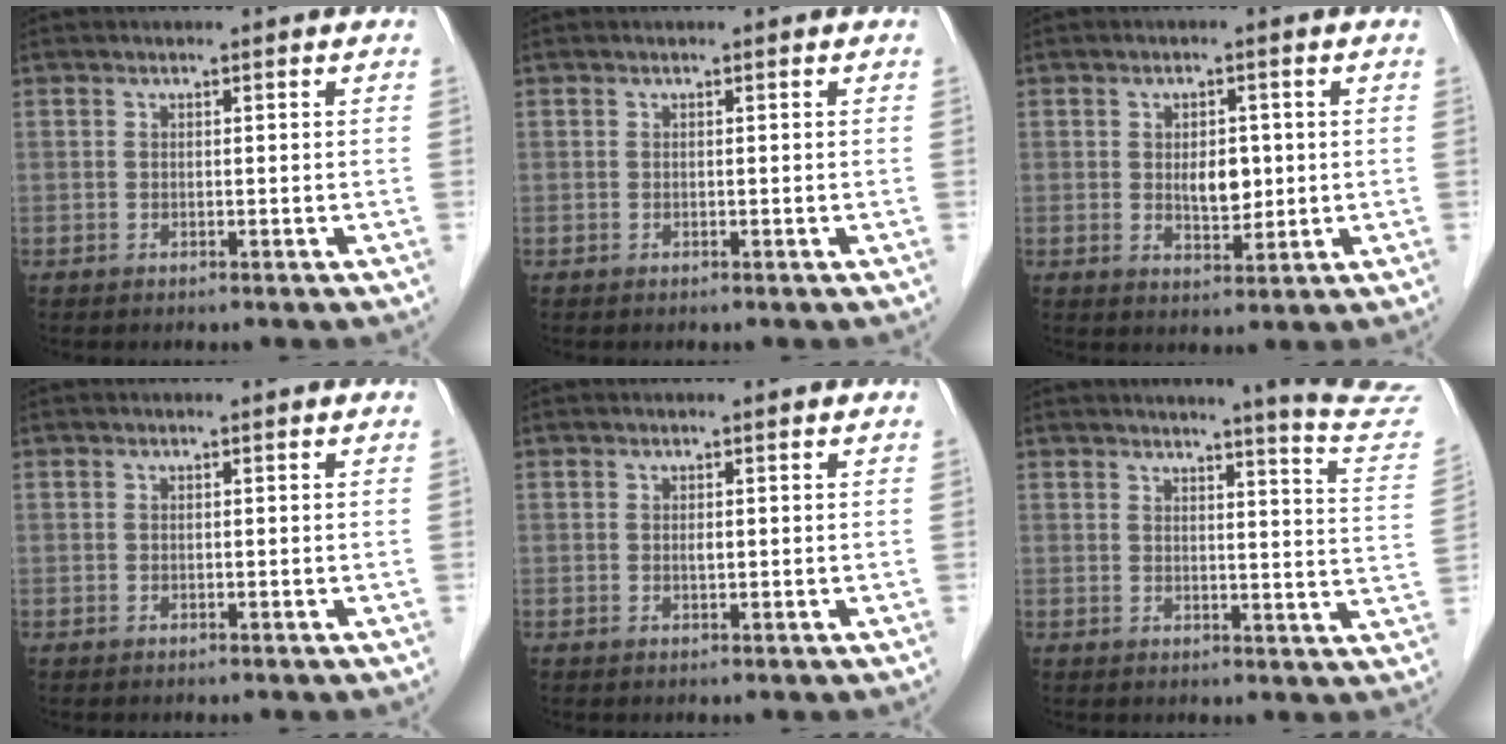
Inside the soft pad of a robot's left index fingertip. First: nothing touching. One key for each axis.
{"total": 0.0}
{"total": 4.2, "fx": 0.3, "fy": 2.3, "fz": 3.5, "tx": -0.057, "ty": -0.001, "tz": 0.012}
{"total": 0.0}
{"total": 0.6, "fx": 0.1, "fy": 0.2, "fz": 0.6, "tx": -0.013, "ty": -0.001, "tz": 0.003}
{"total": 12.5, "fx": 12.0, "fy": -2.0, "fz": 2.8, "tx": -0.030, "ty": -0.103, "tz": 0.116}